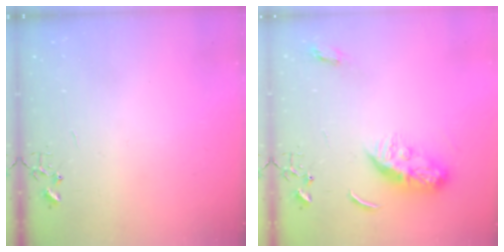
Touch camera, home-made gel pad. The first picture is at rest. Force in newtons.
{"total": 11.2, "press": 11.2, "slide": 0.5}